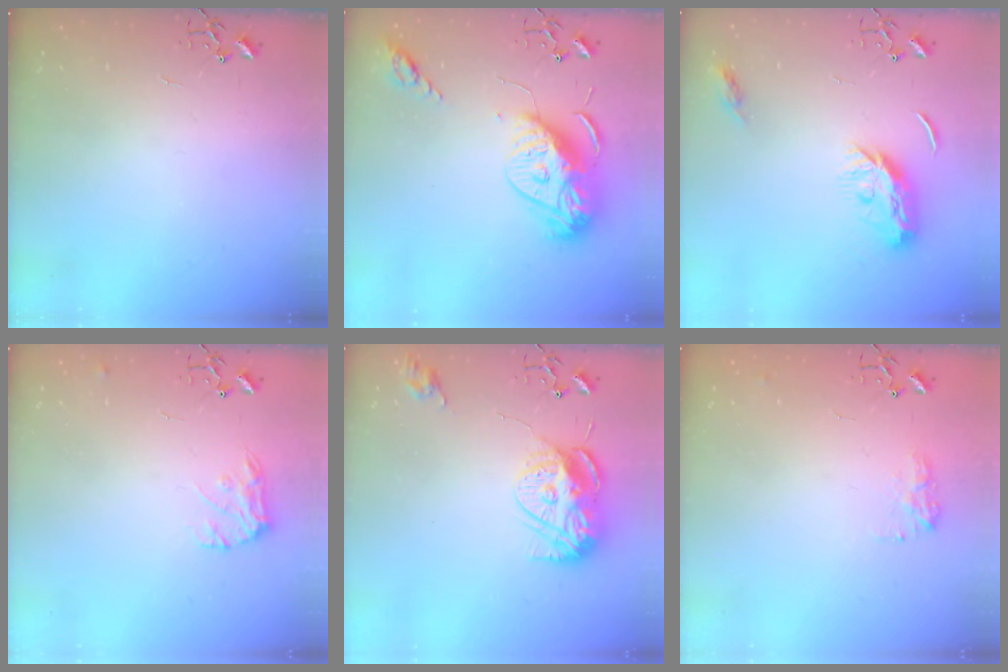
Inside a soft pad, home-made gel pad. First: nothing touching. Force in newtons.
{"total": 15.7, "press": 15.6, "slide": 1.7}
{"total": 10.1, "press": 10.1, "slide": 0.2}
{"total": 8.9, "press": 8.9, "slide": 0.2}
{"total": 12.9, "press": 12.9, "slide": 1.2}
{"total": 8.5, "press": 8.4, "slide": 0.3}